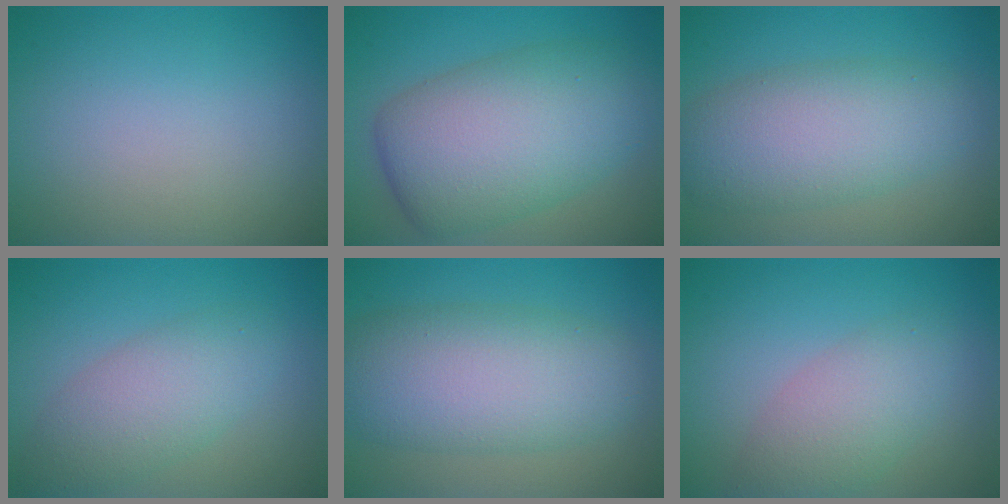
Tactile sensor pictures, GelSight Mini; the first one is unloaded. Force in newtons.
{"total": 10.3, "press": 10.3, "slide": 0.2}
{"total": 6.9, "press": 6.9, "slide": 0.4}
{"total": 4.4, "press": 4.4, "slide": 0.2}
{"total": 8.3, "press": 8.3, "slide": 0.4}
{"total": 4.0, "press": 4.0, "slide": 0.0}